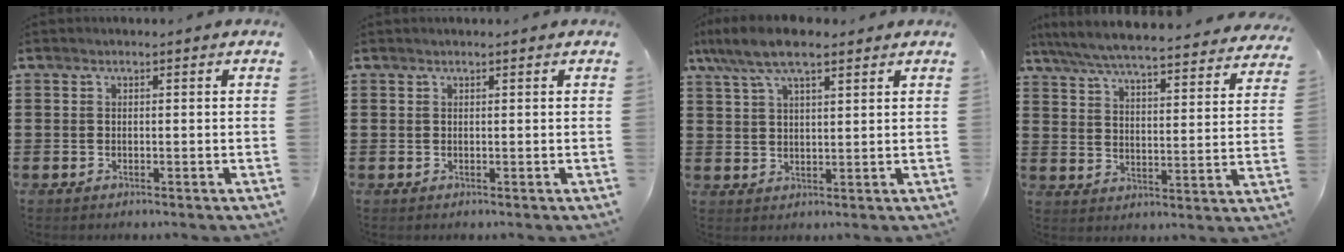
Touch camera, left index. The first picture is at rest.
{"total": 0.0}
{"total": 7.6, "force": [5.4, 2.3, 4.8], "torque": [-0.107, -0.002, 0.098]}
{"total": 5.8, "force": [5.5, -0.1, 2.0], "torque": [-0.064, -0.043, 0.091]}